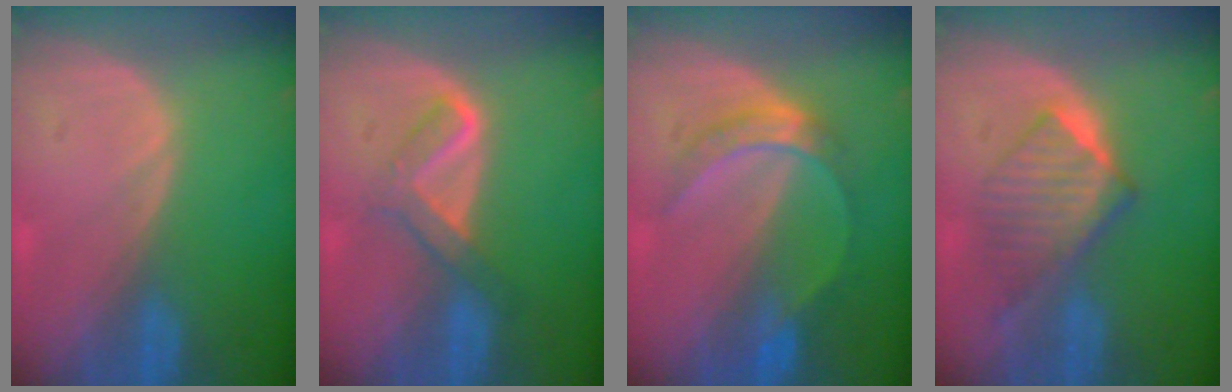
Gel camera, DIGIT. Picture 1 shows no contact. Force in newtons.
{"total": 4.6, "press": 4.5, "slide": 0.6}
{"total": 5.1, "press": 5.1, "slide": 0.5}
{"total": 6.4, "press": 6.3, "slide": 1.5}